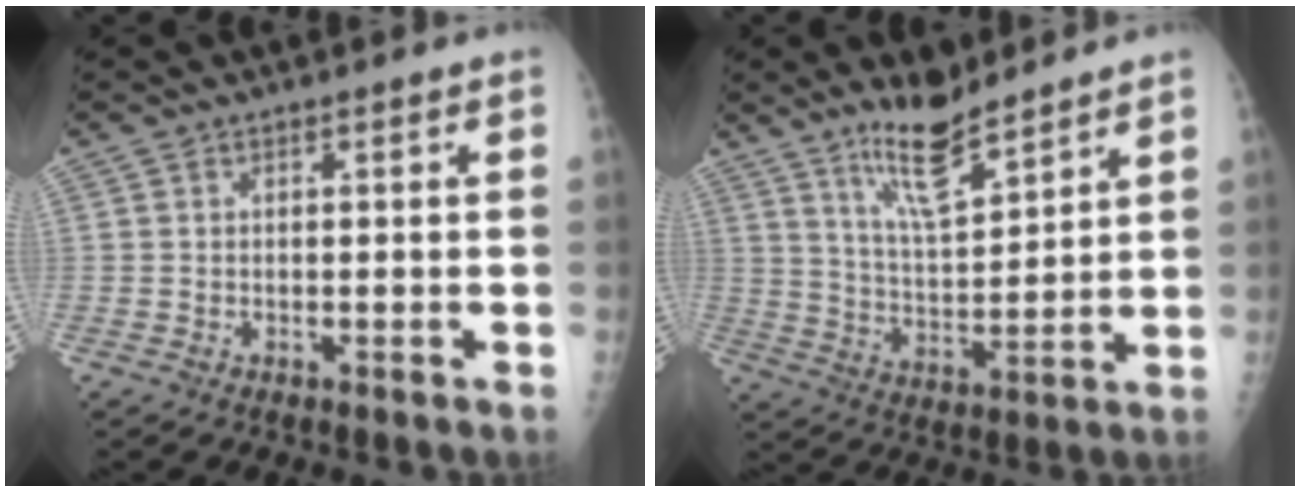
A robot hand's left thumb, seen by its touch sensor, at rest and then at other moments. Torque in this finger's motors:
{"motor_torque": [0.08, 0.08, 0.79, -0.60, 0.11]}